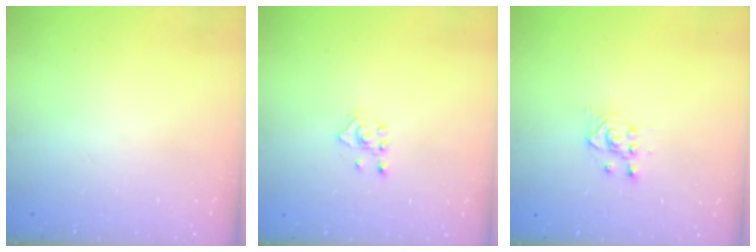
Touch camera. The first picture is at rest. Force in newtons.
{"total": 2.4, "press": 2.2, "slide": 0.8}
{"total": 2.5, "press": 2.5, "slide": 0.2}